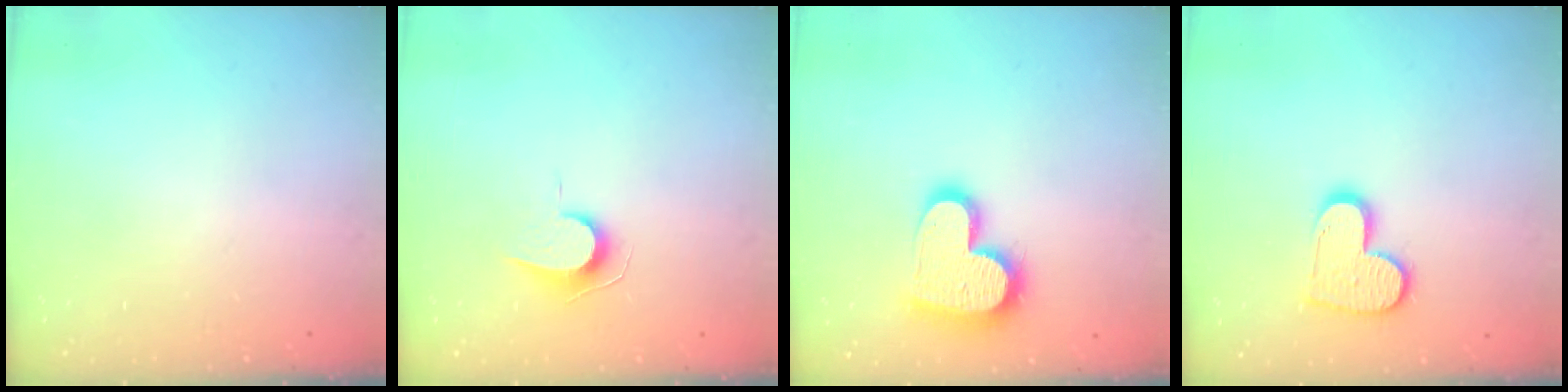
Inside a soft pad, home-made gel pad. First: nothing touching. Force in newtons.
{"total": 7.0, "press": 7.0, "slide": 0.7}
{"total": 16.7, "press": 16.7, "slide": 1.0}
{"total": 13.0, "press": 13.0, "slide": 1.0}